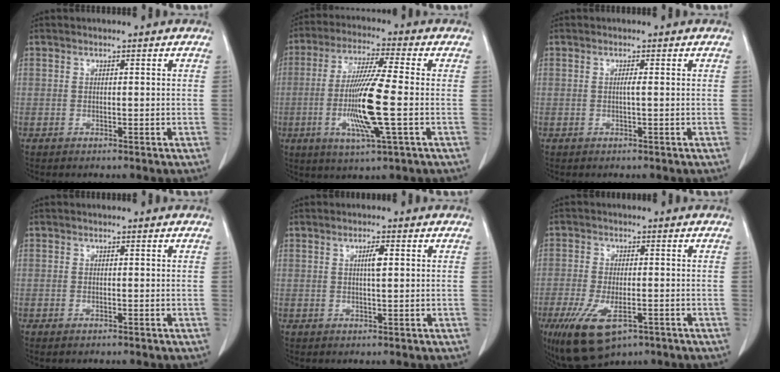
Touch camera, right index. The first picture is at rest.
{"total": 12.5, "force": [-2.2, 0.1, 12.3], "torque": [-0.247, -0.015, -0.048]}
{"total": 0.7, "force": [0.0, -0.2, 0.7], "torque": [-0.011, 0.000, -0.002]}
{"total": 0.6, "force": [-0.4, 0.2, 0.4], "torque": [-0.011, -0.002, -0.005]}
{"total": 2.1, "force": [0.5, 0.2, 2.1], "torque": [-0.036, 0.002, 0.008]}
{"total": 10.5, "force": [-5.6, 4.3, 7.8], "torque": [-0.152, -0.017, -0.088]}